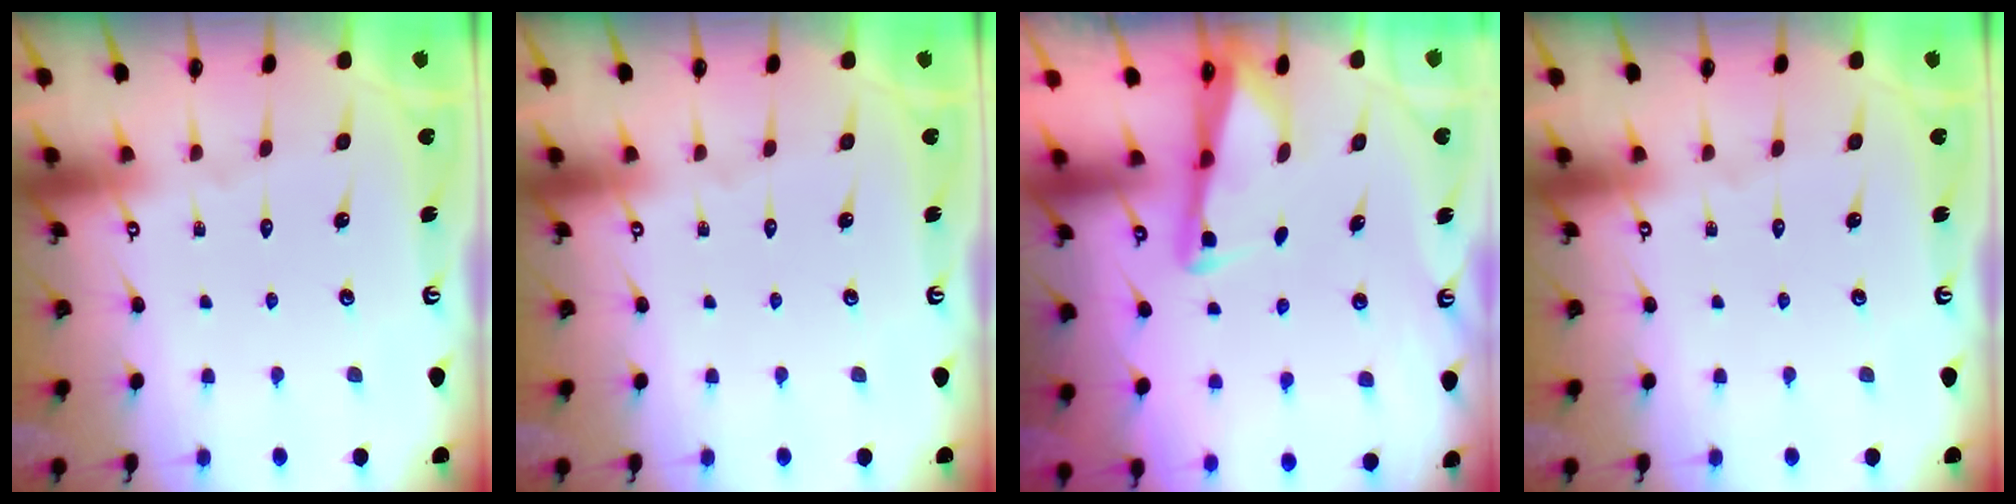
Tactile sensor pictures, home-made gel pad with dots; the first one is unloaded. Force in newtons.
{"total": 0.0}
{"total": 2.7, "press": 2.6, "slide": 0.2}
{"total": 0.0}